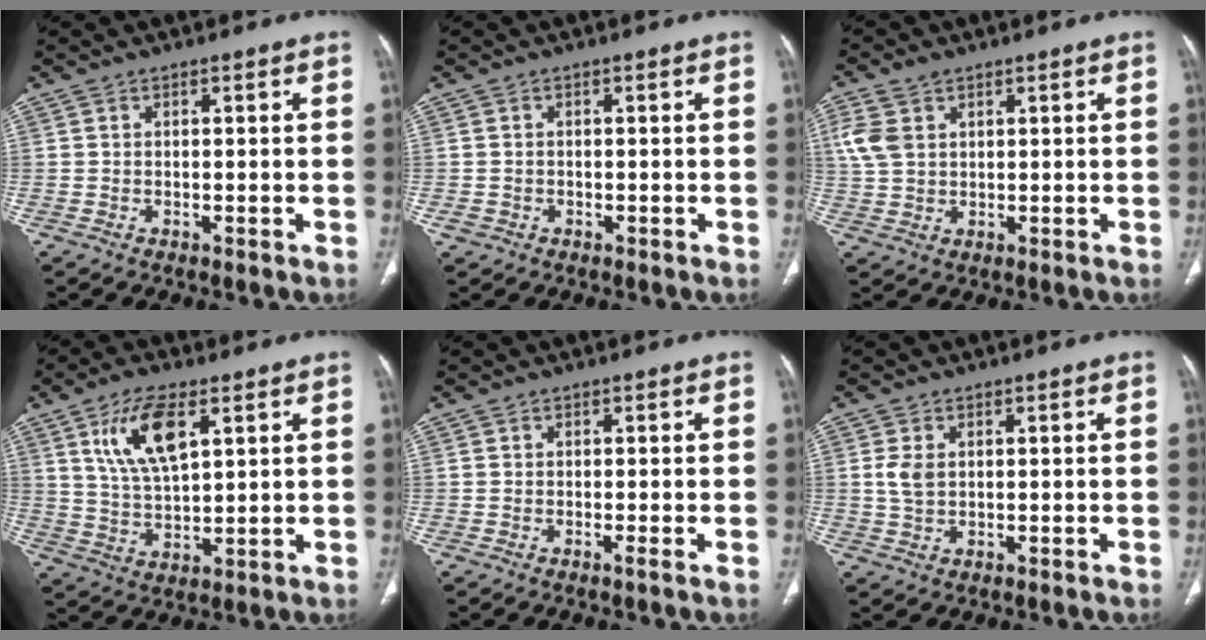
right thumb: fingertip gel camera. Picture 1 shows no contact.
{"total": 1.5, "force": [-0.6, 1.4, 0.4], "torque": [-0.003, 0.007, -0.007]}
{"total": 6.0, "force": [2.3, 4.4, 3.5], "torque": [-0.076, 0.001, 0.052]}
{"total": 11.0, "force": [4.7, 4.6, 8.8], "torque": [-0.160, -0.016, 0.096]}
{"total": 0.5, "force": [-0.2, -0.1, 0.4], "torque": [-0.009, -0.002, -0.006]}
{"total": 3.3, "force": [0.6, 2.2, 2.3], "torque": [-0.048, 0.001, 0.016]}